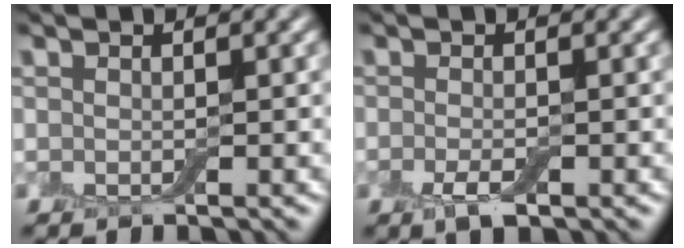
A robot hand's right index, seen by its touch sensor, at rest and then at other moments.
{"total": 1.7, "force": [-0.9, 0.6, 1.3], "torque": [-0.027, -0.003, -0.017]}